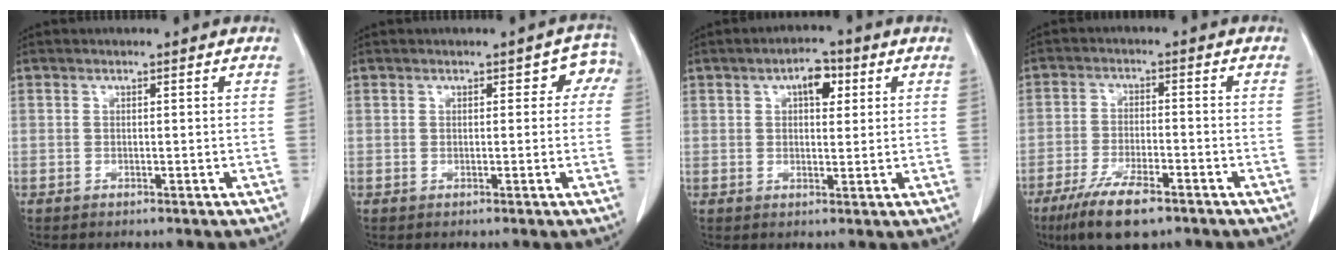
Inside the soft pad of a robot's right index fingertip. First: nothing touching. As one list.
[{"total": 2.8, "force": [0.6, 2.0, 1.9], "torque": [0.000, 0.018, -0.002]}, {"total": 4.4, "force": [1.7, 2.1, 3.4], "torque": [-0.052, 0.013, 0.023]}, {"total": 9.5, "force": [-6.4, 2.2, 6.6], "torque": [-0.123, -0.017, -0.109]}]